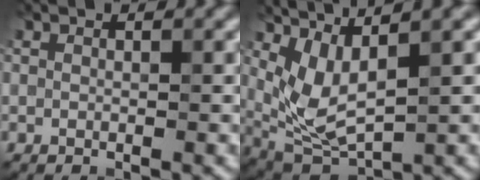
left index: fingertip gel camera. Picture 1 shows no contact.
{"total": 4.5, "force": [1.6, 1.4, 4.0], "torque": [-0.100, -0.006, 0.038]}